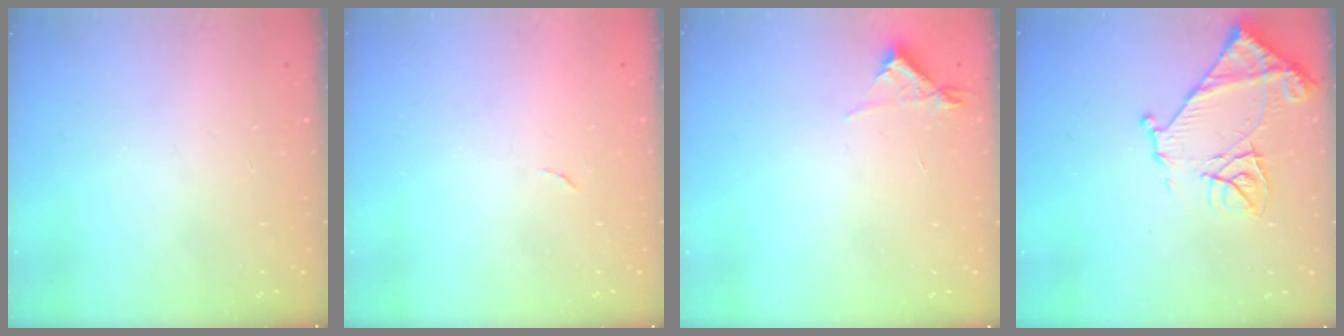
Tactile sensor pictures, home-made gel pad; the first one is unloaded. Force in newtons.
{"total": 3.8, "press": 3.8, "slide": 0.2}
{"total": 5.0, "press": 4.9, "slide": 0.7}
{"total": 13.0, "press": 13.0, "slide": 1.3}